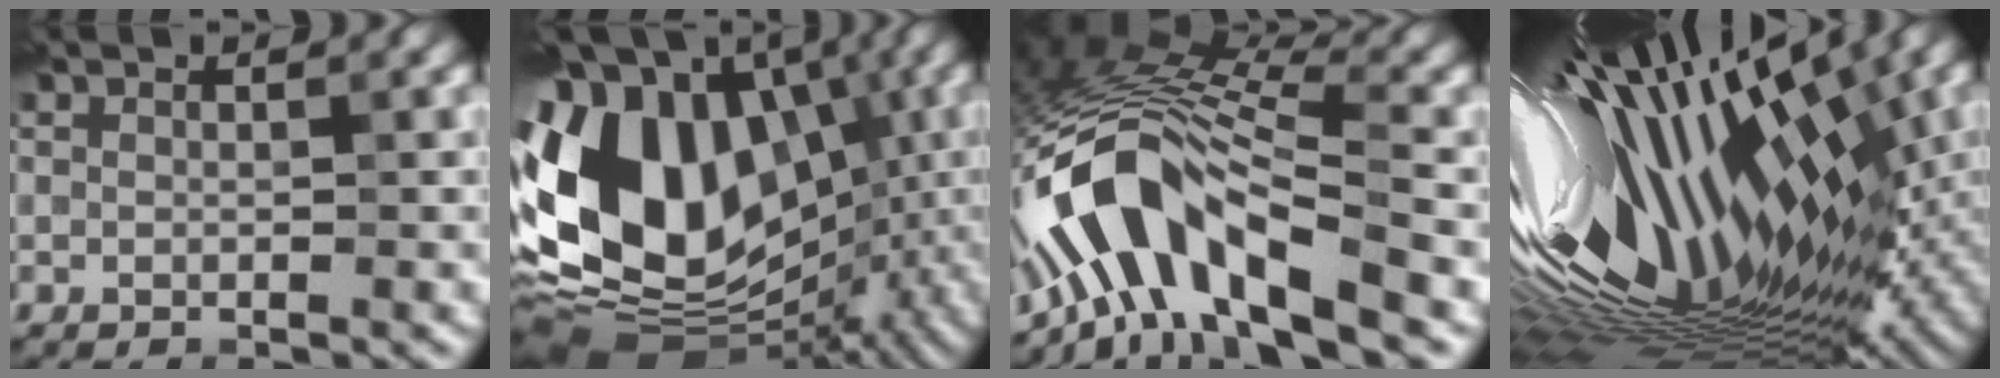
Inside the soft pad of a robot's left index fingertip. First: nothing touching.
{"total": 17.5, "force": [-1.4, 12.9, 11.8], "torque": [-0.224, 0.011, -0.031]}
{"total": 12.0, "force": [-5.9, 3.8, 9.7], "torque": [-0.177, 0.018, -0.114]}
{"total": 19.5, "force": [0.8, 7.2, 18.1], "torque": [-0.292, -0.034, 0.009]}